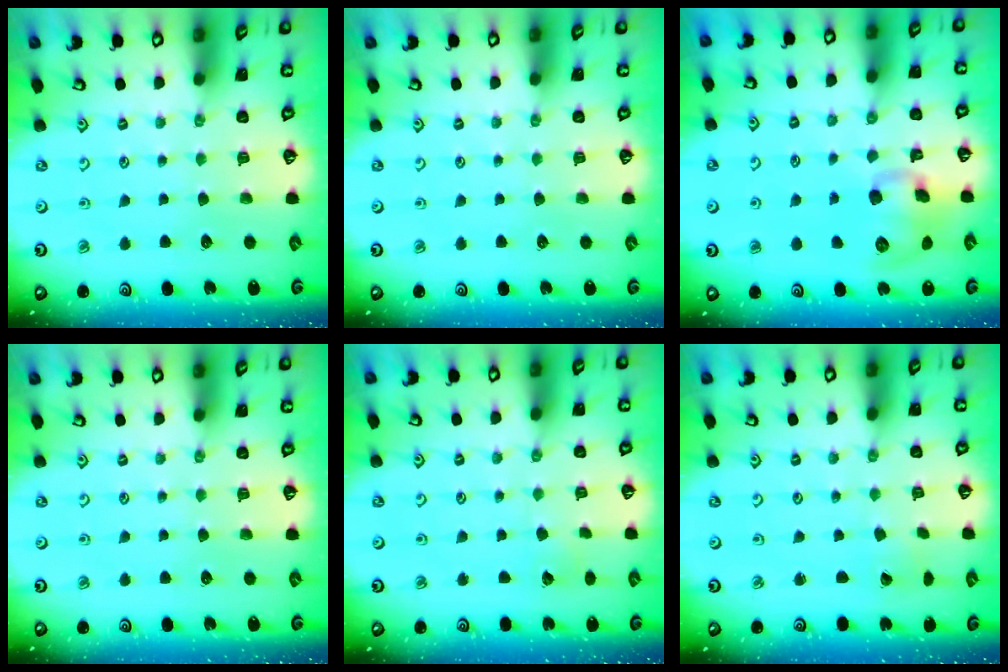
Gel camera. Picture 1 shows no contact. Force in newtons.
{"total": 0.0}
{"total": 11.2, "press": 11.0, "slide": 2.1}
{"total": 0.0}
{"total": 2.9, "press": 2.9, "slide": 0.3}
{"total": 1.2, "press": 1.2, "slide": 0.0}